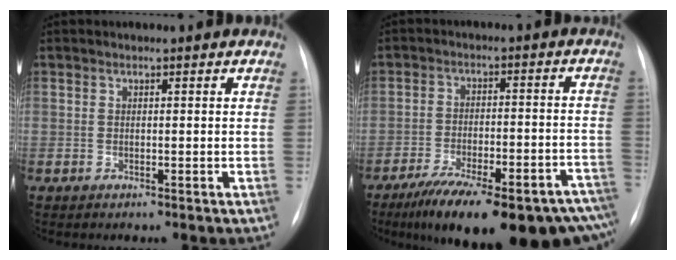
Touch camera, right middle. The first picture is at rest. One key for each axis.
{"total": 23.7, "fx": -17.7, "fy": 5.7, "fz": 14.8, "tx": -0.165, "ty": 0.005, "tz": -0.243}